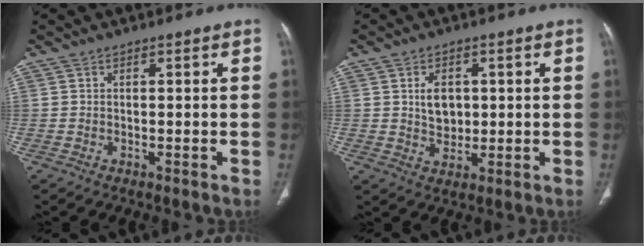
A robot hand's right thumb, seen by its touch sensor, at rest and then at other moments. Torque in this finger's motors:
{"motor_torque": [0.79, 0.55, 0.54, -0.15, 0.22]}